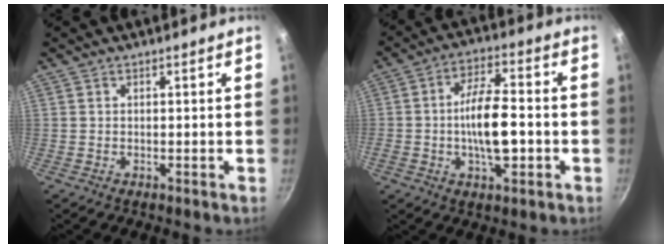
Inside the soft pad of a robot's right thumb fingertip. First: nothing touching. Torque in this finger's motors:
{"motor_torque": [1.51, 1.28, 1.64, -1.12, 0.51]}